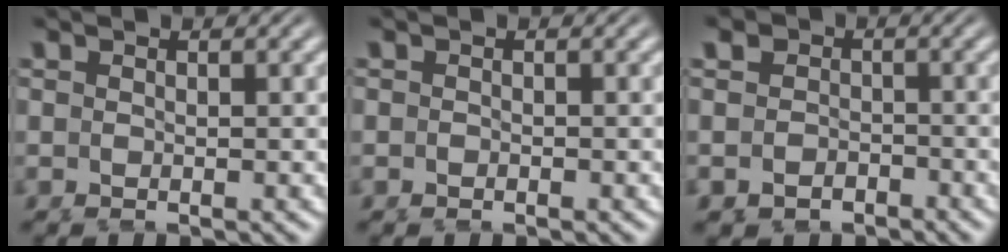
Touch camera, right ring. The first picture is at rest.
{"total": 0.9, "force": [-0.4, 0.8, 0.2], "torque": [-0.010, 0.000, -0.013]}
{"total": 5.3, "force": [-2.2, 4.7, 1.3], "torque": [-0.037, -0.022, -0.041]}